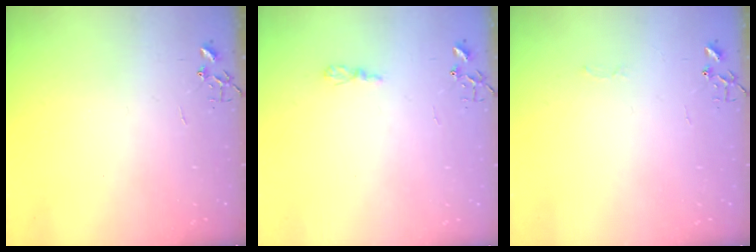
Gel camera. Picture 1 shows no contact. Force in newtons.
{"total": 4.8, "press": 4.7, "slide": 0.6}
{"total": 2.5, "press": 2.5, "slide": 0.4}